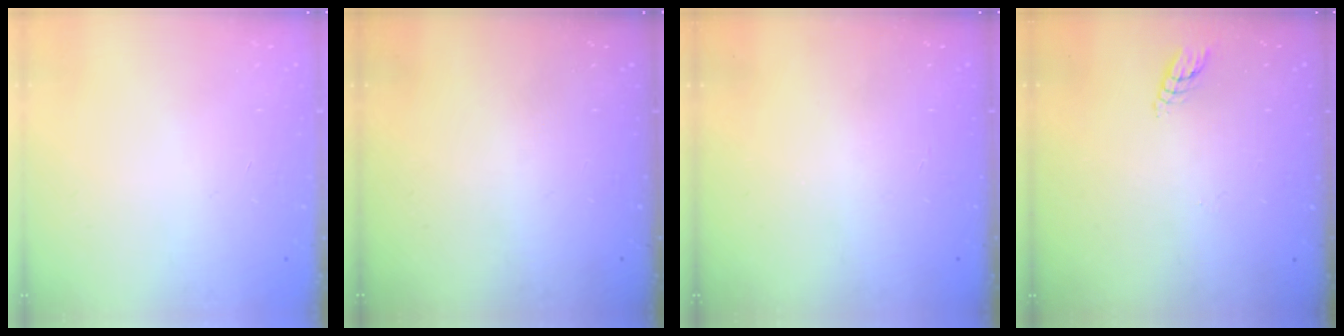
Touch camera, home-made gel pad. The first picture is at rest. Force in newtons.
{"total": 0.0}
{"total": 0.0}
{"total": 3.6, "press": 3.6, "slide": 0.3}